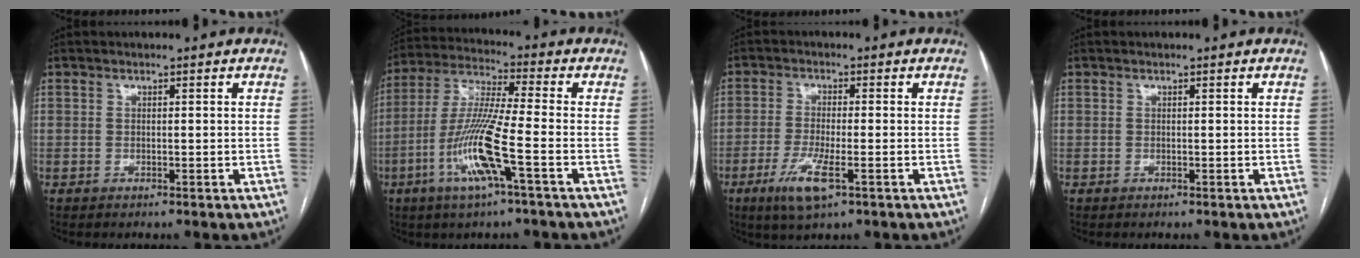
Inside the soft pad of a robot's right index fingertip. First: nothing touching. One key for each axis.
{"total": 12.4, "fx": -4.6, "fy": 0.1, "fz": 11.6, "tx": -0.243, "ty": -0.005, "tz": -0.094}
{"total": 6.6, "fx": -3.1, "fy": 1.1, "fz": 5.7, "tx": -0.116, "ty": -0.014, "tz": -0.055}
{"total": 0.0}